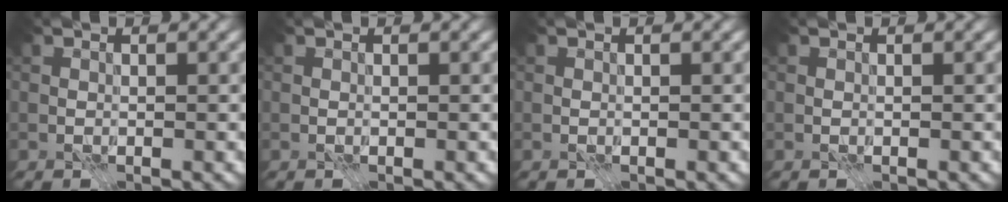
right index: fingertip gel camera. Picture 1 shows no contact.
{"total": 0.0}
{"total": 0.0}
{"total": 0.0}